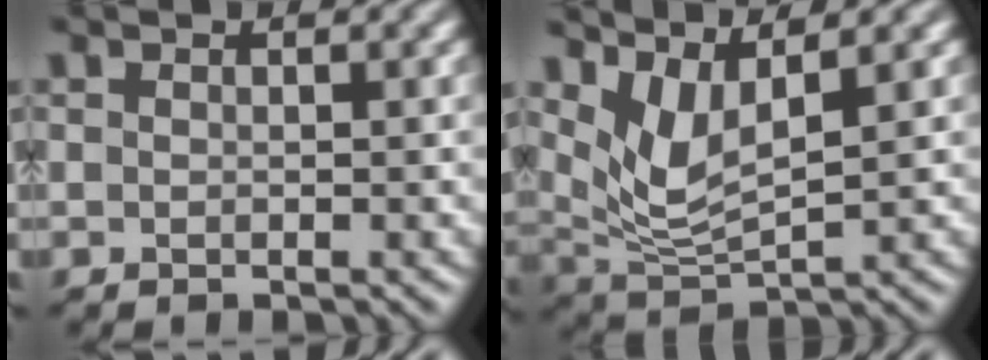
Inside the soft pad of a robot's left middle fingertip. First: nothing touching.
{"total": 3.7, "force": [2.1, 1.1, 2.8], "torque": [-0.068, -0.002, 0.055]}